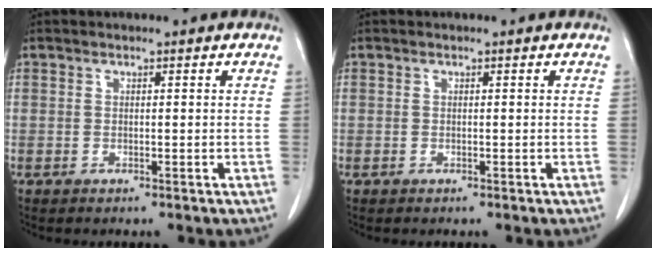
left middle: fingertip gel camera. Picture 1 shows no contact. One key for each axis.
{"total": 0.0}